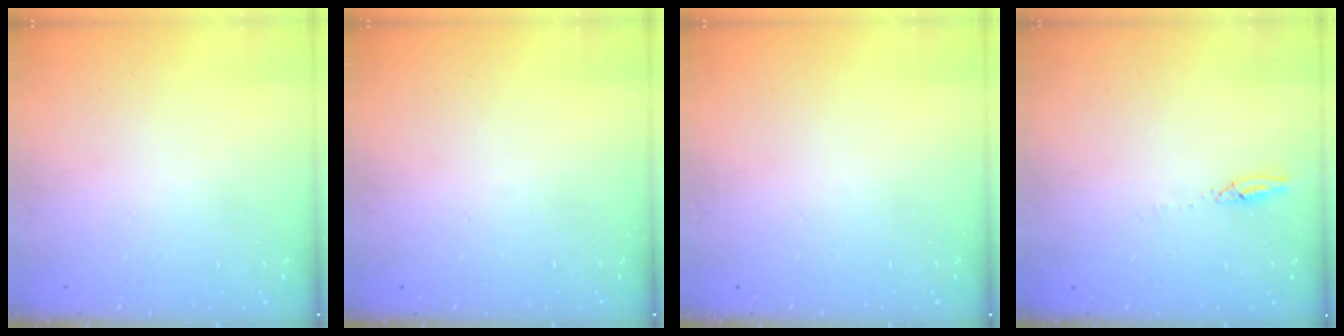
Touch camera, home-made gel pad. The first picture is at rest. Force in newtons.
{"total": 0.0}
{"total": 0.0}
{"total": 2.7, "press": 2.7, "slide": 0.2}